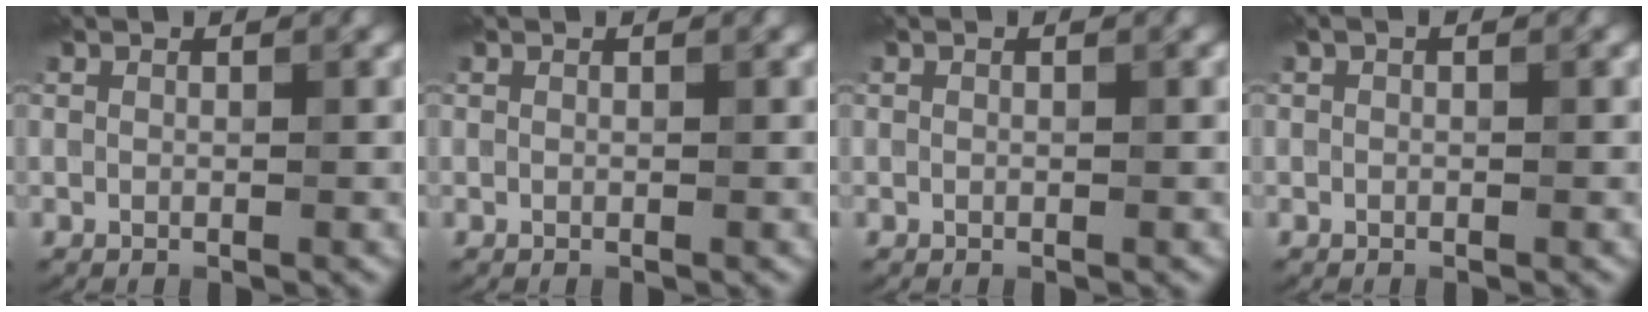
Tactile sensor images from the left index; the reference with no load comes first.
{"total": 0.0}
{"total": 0.0}
{"total": 0.5, "force": [0.1, 0.3, 0.5], "torque": [-0.010, 0.003, 0.001]}